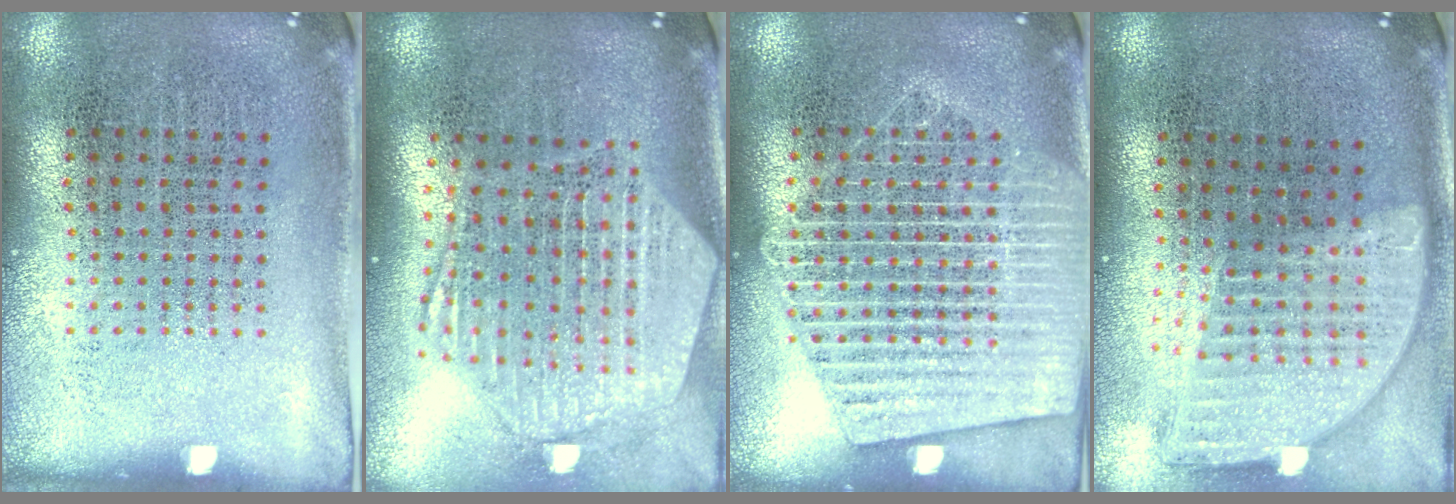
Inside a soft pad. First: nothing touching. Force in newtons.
{"total": 2.7, "press": 2.2, "slide": 1.6}
{"total": 2.3, "press": 2.2, "slide": 0.2}
{"total": 1.9, "press": 1.5, "slide": 1.1}